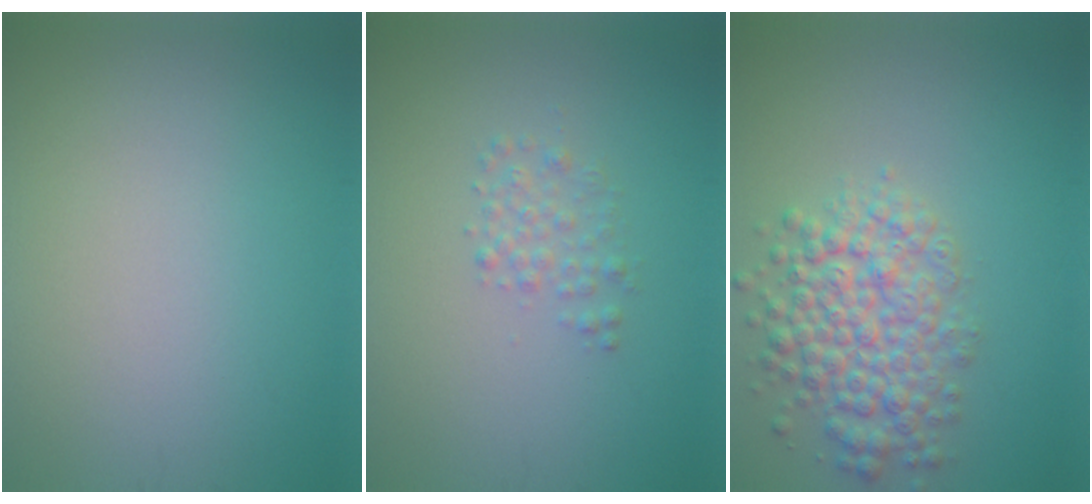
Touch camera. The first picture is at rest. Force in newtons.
{"total": 1.5, "press": 1.5, "slide": 0.0}
{"total": 5.4, "press": 5.4, "slide": 0.2}